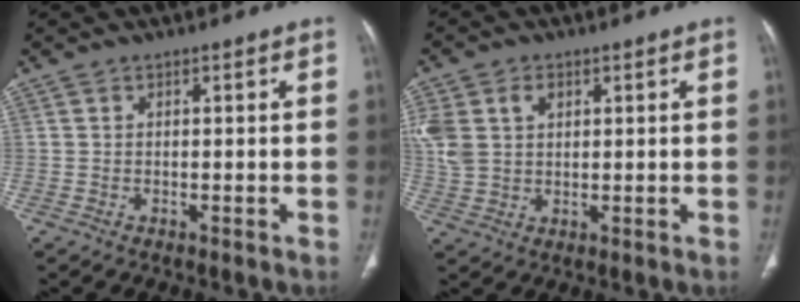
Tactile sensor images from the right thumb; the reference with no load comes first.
{"total": 9.3, "force": [3.0, 6.8, 5.6], "torque": [-0.128, 0.006, 0.067]}